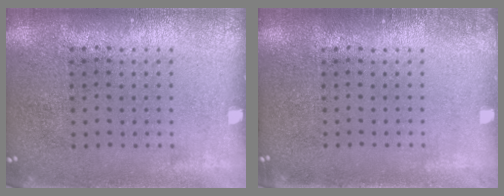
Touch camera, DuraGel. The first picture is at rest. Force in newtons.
{"total": 0.6, "press": 0.6, "slide": 0.2}